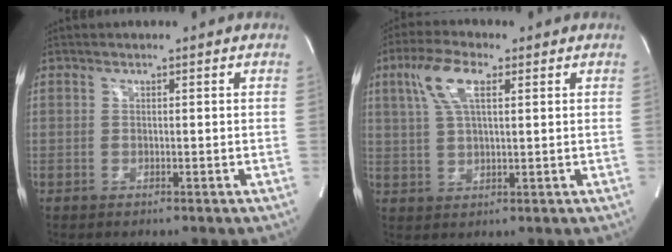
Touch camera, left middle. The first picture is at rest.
{"total": 7.3, "force": [3.0, 2.2, 6.3], "torque": [-0.138, 0.017, 0.061]}